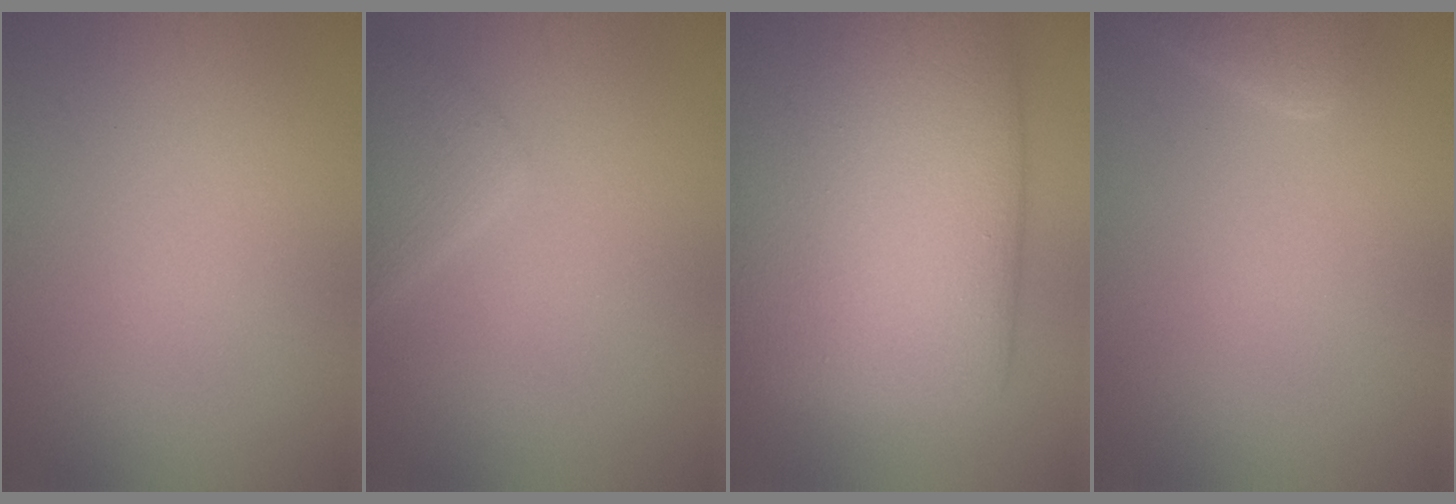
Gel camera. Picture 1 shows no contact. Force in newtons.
{"total": 2.3, "press": 2.3, "slide": 0.1}
{"total": 17.4, "press": 17.4, "slide": 0.8}
{"total": 2.0, "press": 2.0, "slide": 0.2}